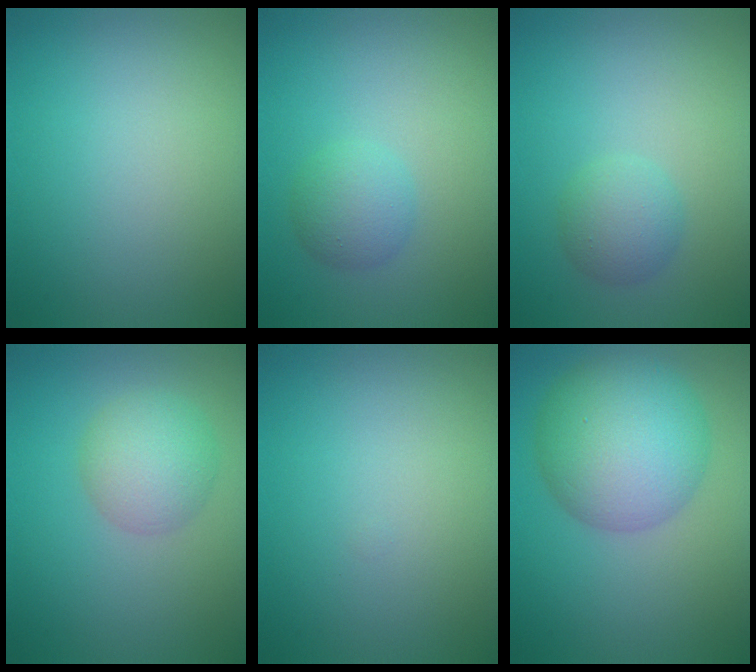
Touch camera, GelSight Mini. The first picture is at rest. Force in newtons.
{"total": 2.5, "press": 2.5, "slide": 0.1}
{"total": 2.5, "press": 2.5, "slide": 0.1}
{"total": 3.8, "press": 3.8, "slide": 0.2}
{"total": 0.0}
{"total": 8.6, "press": 8.6, "slide": 0.1}